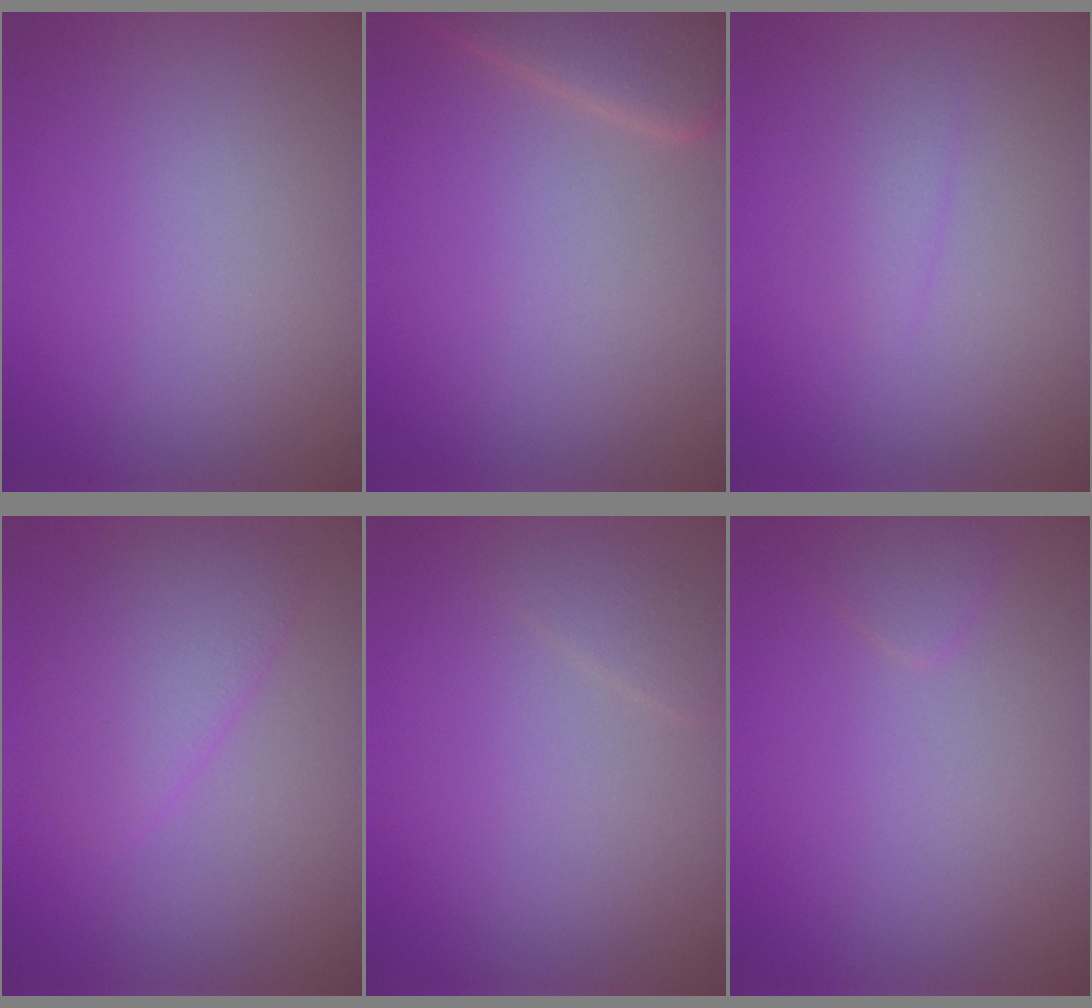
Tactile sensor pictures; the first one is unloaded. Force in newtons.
{"total": 4.2, "press": 4.2, "slide": 0.3}
{"total": 1.1, "press": 1.1, "slide": 0.1}
{"total": 3.1, "press": 3.1, "slide": 0.1}
{"total": 1.1, "press": 1.1, "slide": 0.1}
{"total": 0.9, "press": 0.9, "slide": 0.1}